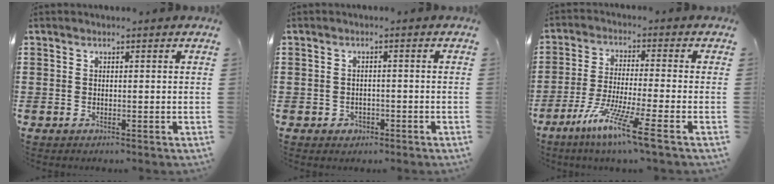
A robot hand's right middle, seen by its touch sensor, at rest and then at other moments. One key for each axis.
{"total": 1.1, "fx": -0.7, "fy": 0.8, "fz": 0.3, "tx": -0.009, "ty": 0.001, "tz": -0.016}
{"total": 8.6, "fx": -6.0, "fy": -0.2, "fz": 6.2, "tx": -0.133, "ty": -0.014, "tz": -0.118}